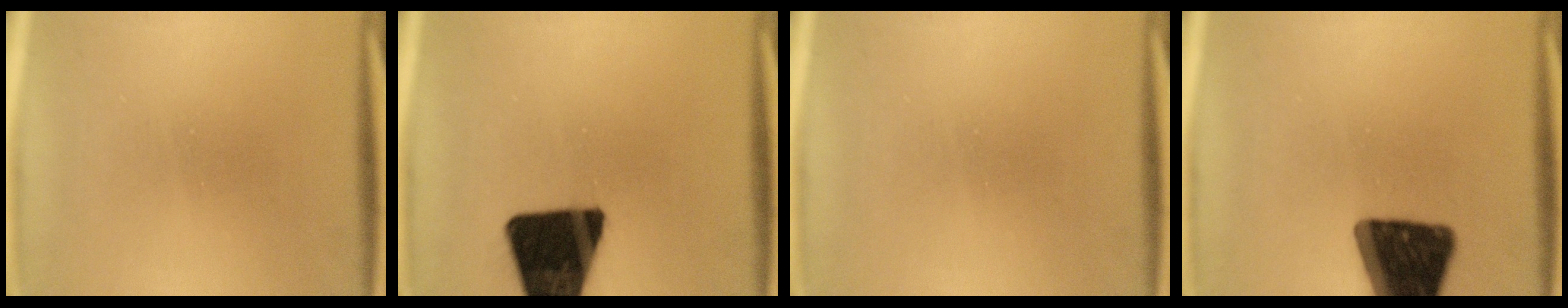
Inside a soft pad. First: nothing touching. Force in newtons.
{"total": 19.9}
{"total": 0.0}
{"total": 17.2}